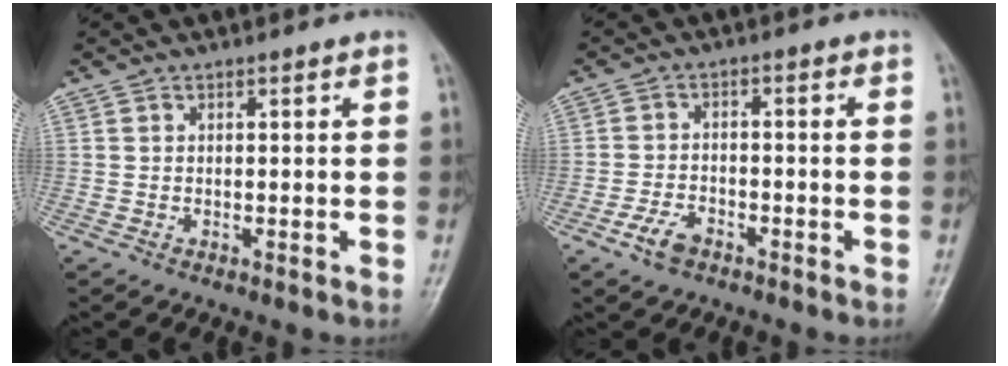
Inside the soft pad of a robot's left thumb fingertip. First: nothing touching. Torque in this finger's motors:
{"motor_torque": [-0.28, 0.51, 0.38, 0.27, 0.04]}